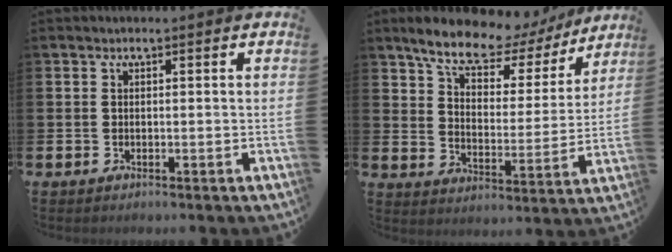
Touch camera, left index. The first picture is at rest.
{"total": 10.0, "force": [8.7, 3.3, 3.7], "torque": [-0.096, -0.056, 0.147]}